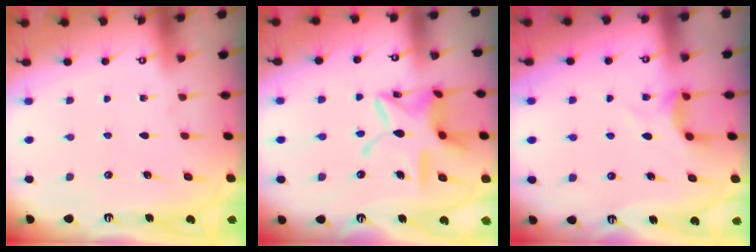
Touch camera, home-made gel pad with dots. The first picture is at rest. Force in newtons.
{"total": 14.6, "press": 14.6, "slide": 1.4}
{"total": 4.8, "press": 4.7, "slide": 0.8}